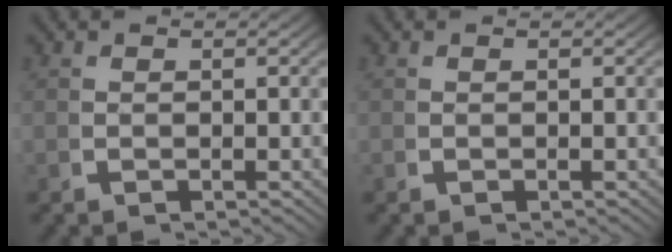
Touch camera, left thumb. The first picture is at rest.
{"total": 0.0}